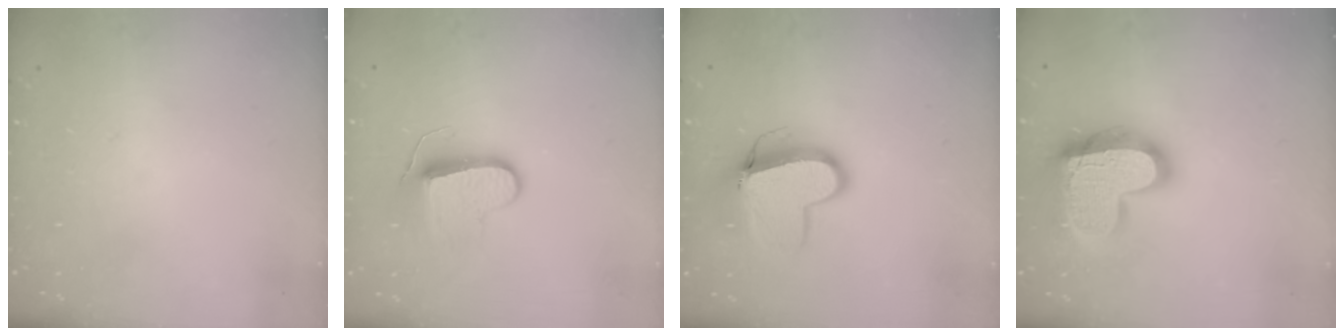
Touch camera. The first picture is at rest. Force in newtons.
{"total": 9.0, "press": 9.0, "slide": 0.2}
{"total": 11.7, "press": 11.6, "slide": 1.3}
{"total": 20.2, "press": 20.1, "slide": 1.7}